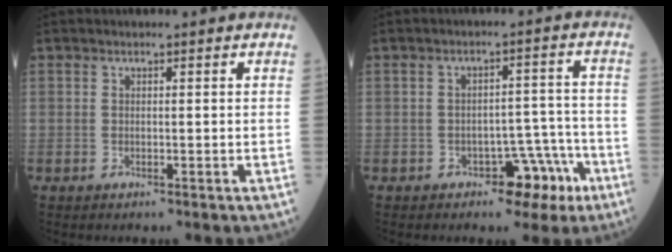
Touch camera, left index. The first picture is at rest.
{"total": 6.4, "force": [-3.9, 3.5, 3.7], "torque": [-0.033, 0.029, -0.047]}